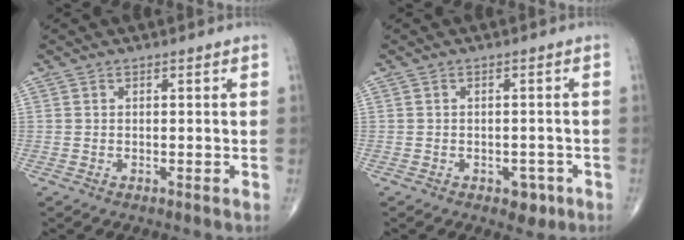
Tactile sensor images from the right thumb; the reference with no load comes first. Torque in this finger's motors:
{"motor_torque": [0.50, 0.26, 0.29, -0.39, 0.03]}